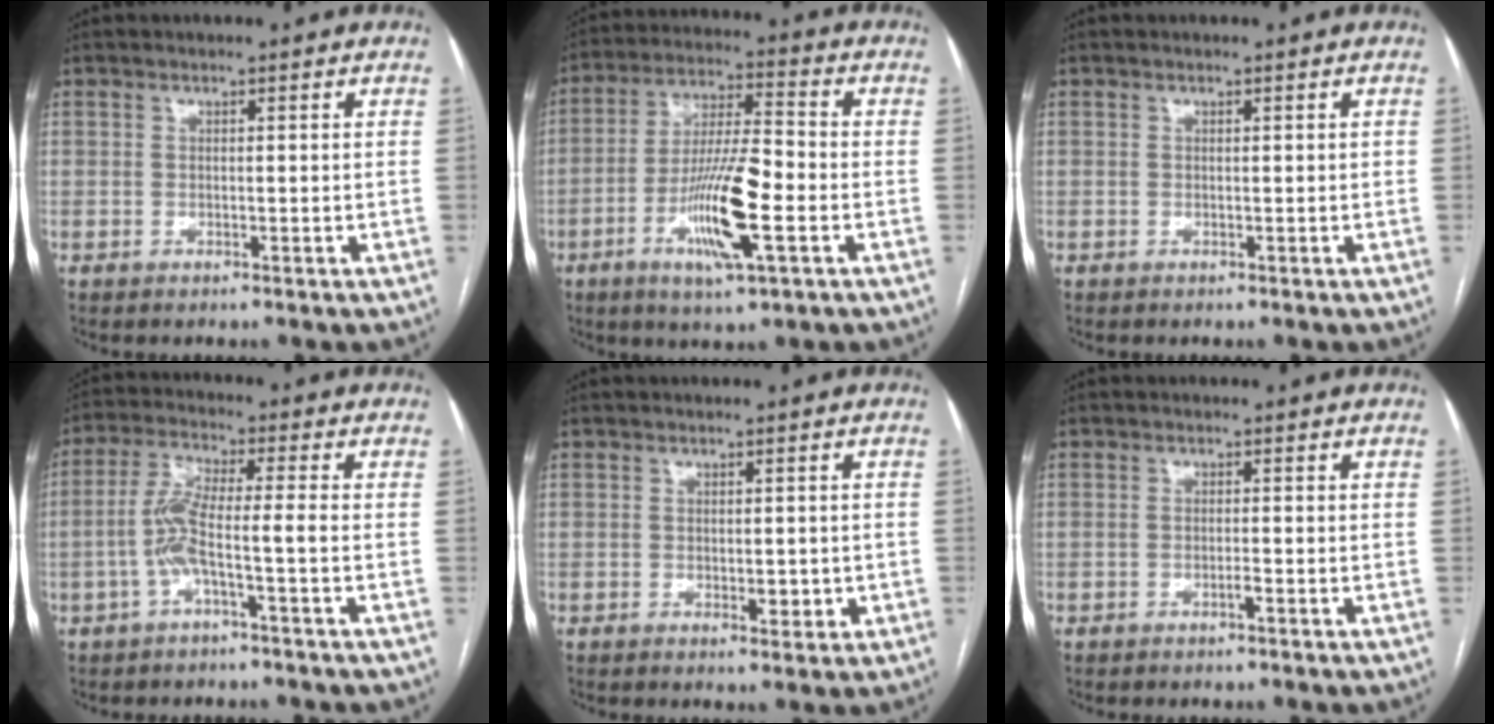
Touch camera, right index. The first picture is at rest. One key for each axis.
{"total": 13.1, "fx": -4.3, "fy": 1.8, "fz": 12.3, "tx": -0.233, "ty": -0.007, "tz": -0.077}
{"total": 0.0}
{"total": 6.3, "fx": -1.9, "fy": 0.0, "fz": 6.0, "tx": -0.129, "ty": 0.017, "tz": -0.039}
{"total": 2.6, "fx": -0.4, "fy": 1.4, "fz": 2.2, "tx": -0.027, "ty": -0.001, "tz": 0.001}
{"total": 0.8, "fx": -0.5, "fy": 0.0, "fz": 0.6, "tx": -0.014, "ty": 0.001, "tz": -0.008}